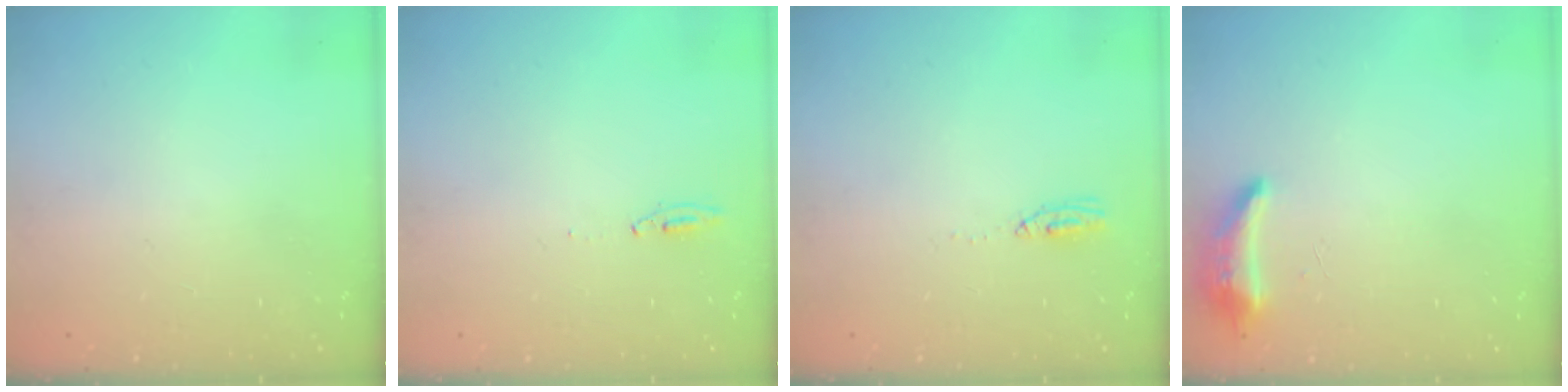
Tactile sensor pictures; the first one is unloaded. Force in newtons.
{"total": 3.3, "press": 3.1, "slide": 1.2}
{"total": 3.8, "press": 3.4, "slide": 1.6}
{"total": 16.0, "press": 10.0, "slide": 12.4}